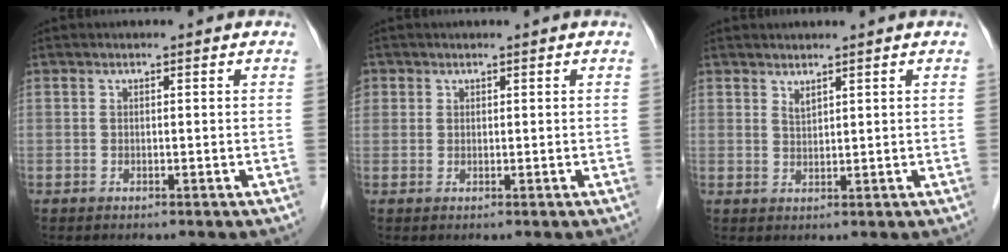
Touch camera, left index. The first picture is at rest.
{"total": 1.3, "force": [0.6, 1.1, 0.1], "torque": [0.008, 0.001, 0.009]}
{"total": 1.3, "force": [1.2, 0.2, 0.5], "torque": [-0.011, -0.009, 0.026]}